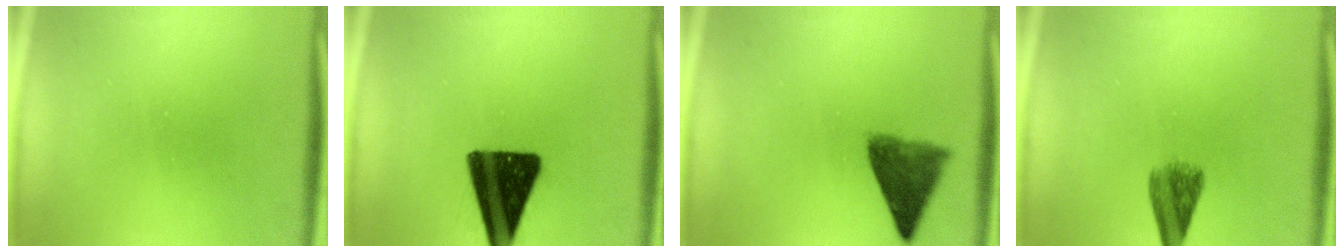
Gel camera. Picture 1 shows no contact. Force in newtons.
{"total": 15.8}
{"total": 7.7}
{"total": 4.4}